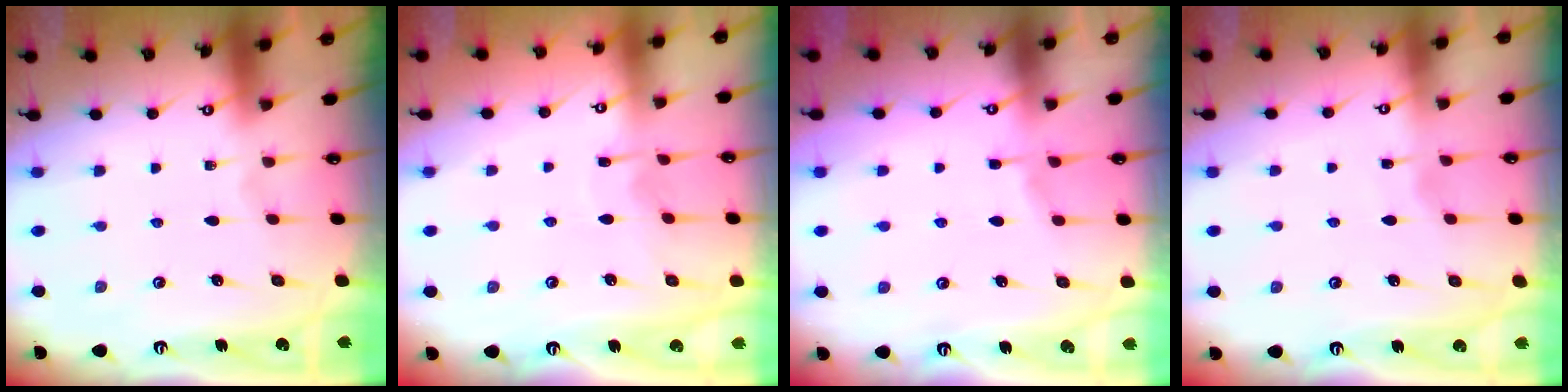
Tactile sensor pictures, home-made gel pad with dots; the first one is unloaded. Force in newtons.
{"total": 3.9, "press": 3.8, "slide": 0.3}
{"total": 3.3, "press": 3.3, "slide": 0.6}
{"total": 2.2, "press": 2.2, "slide": 0.3}